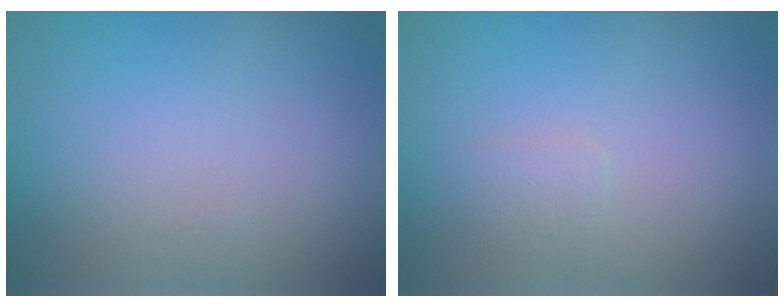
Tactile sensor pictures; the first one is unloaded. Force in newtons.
{"total": 1.0, "press": 1.0, "slide": 0.1}